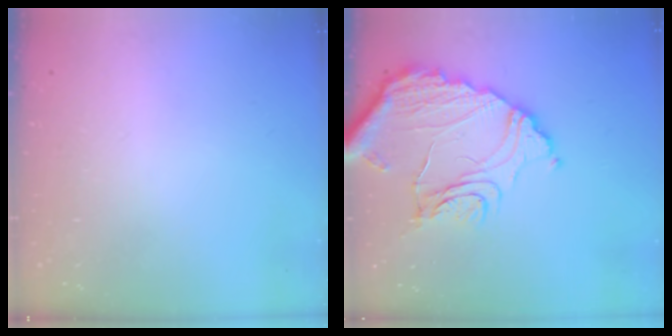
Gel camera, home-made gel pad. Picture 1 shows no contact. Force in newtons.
{"total": 16.7, "press": 16.6, "slide": 1.5}